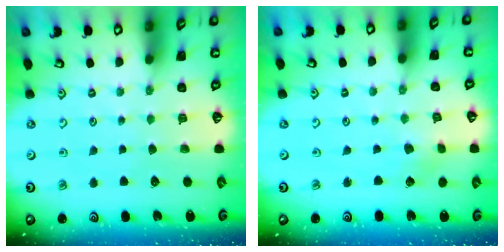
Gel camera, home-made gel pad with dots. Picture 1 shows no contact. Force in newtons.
{"total": 1.4, "press": 1.4, "slide": 0.1}